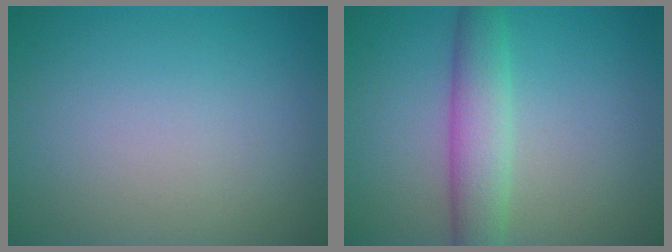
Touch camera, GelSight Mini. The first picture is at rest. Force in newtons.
{"total": 4.3, "press": 4.3, "slide": 0.3}